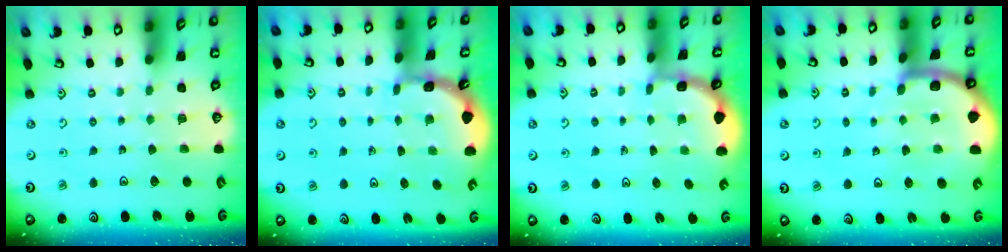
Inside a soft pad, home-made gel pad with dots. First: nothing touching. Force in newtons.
{"total": 1.6, "press": 1.6, "slide": 0.1}
{"total": 2.1, "press": 2.1, "slide": 0.2}
{"total": 6.5, "press": 6.4, "slide": 0.9}